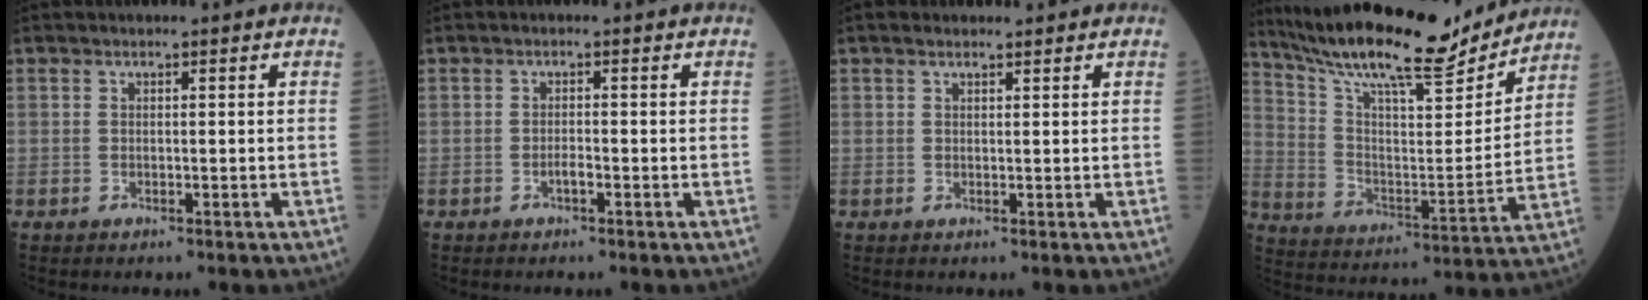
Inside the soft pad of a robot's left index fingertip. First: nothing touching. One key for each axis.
{"total": 1.0, "fx": -0.6, "fy": 0.1, "fz": 0.8, "tx": -0.015, "ty": 0.002, "tz": -0.011}
{"total": 1.3, "fx": 1.1, "fy": 0.5, "fz": 0.5, "tx": -0.016, "ty": 0.013, "tz": 0.019}
{"total": 20.9, "fx": 18.6, "fy": 2.6, "fz": 9.1, "tx": -0.168, "ty": -0.008, "tz": 0.299}